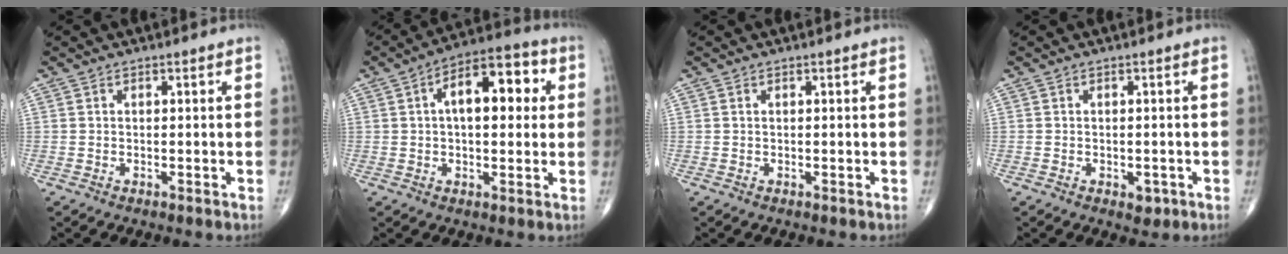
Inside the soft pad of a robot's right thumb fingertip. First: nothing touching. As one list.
[{"total": 13.2, "force": [2.8, 6.5, 11.1], "torque": [-0.143, 0.025, 0.035]}, {"total": 0.0}, {"total": 2.1, "force": [-0.8, 1.4, 1.4], "torque": [-0.009, -0.001, -0.006]}]